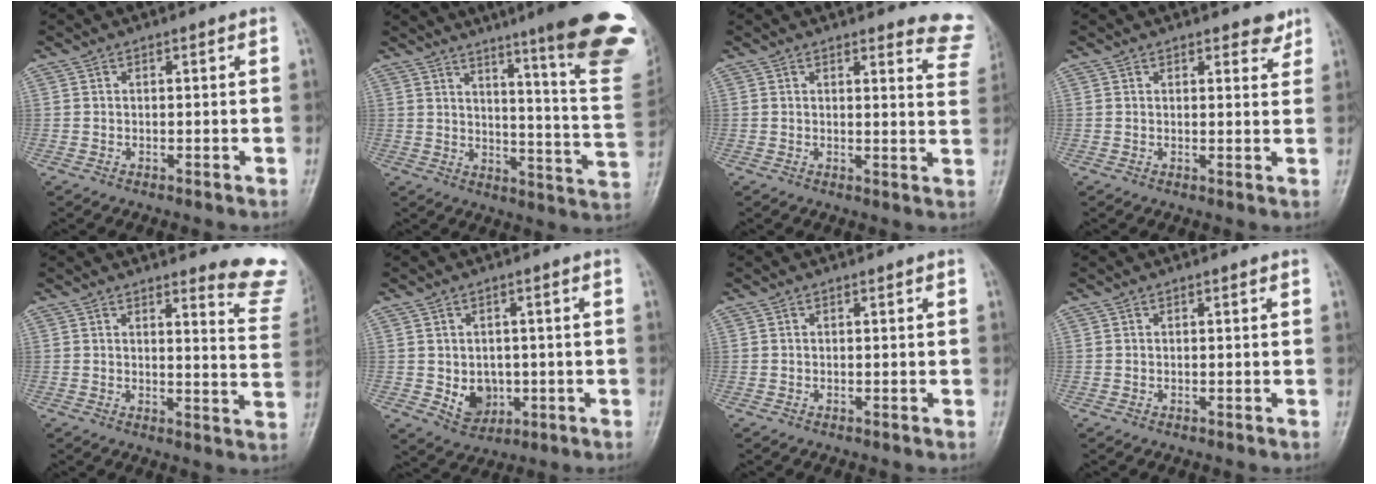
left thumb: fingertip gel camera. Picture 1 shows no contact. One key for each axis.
{"total": 26.6, "fx": 17.3, "fy": 2.6, "fz": 20.0, "tx": -0.206, "ty": -0.098, "tz": 0.222}
{"total": 8.8, "fx": 8.5, "fy": 1.9, "fz": 1.4, "tx": 0.030, "ty": -0.068, "tz": 0.060}
{"total": 3.0, "fx": 2.3, "fy": 1.3, "fz": 1.3, "tx": 0.003, "ty": -0.014, "tz": 0.028}
{"total": 9.9, "fx": 9.2, "fy": 1.5, "fz": 3.3, "tx": -0.008, "ty": -0.099, "tz": 0.081}
{"total": 6.1, "fx": -0.8, "fy": 4.9, "fz": 3.5, "tx": -0.029, "ty": -0.001, "tz": 0.001}
{"total": 0.0}
{"total": 0.0}